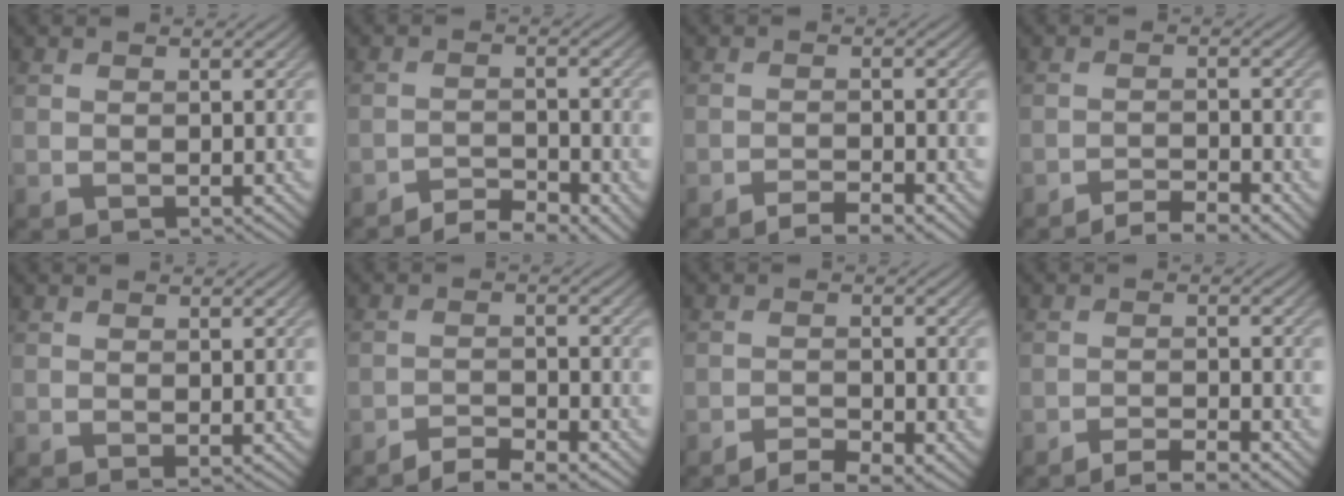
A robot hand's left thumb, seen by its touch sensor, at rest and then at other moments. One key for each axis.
{"total": 4.6, "fx": -3.9, "fy": 1.1, "fz": 2.3, "tx": -0.039, "ty": -0.001, "tz": -0.063}
{"total": 3.3, "fx": -2.5, "fy": 0.5, "fz": 2.1, "tx": -0.032, "ty": 0.003, "tz": -0.047}
{"total": 4.0, "fx": -3.2, "fy": 0.7, "fz": 2.4, "tx": -0.037, "ty": 0.004, "tz": -0.055}
{"total": 0.5, "fx": 0.1, "fy": 0.2, "fz": 0.4, "tx": -0.003, "ty": -0.004, "tz": 0.001}
{"total": 3.9, "fx": -3.3, "fy": 0.6, "fz": 1.9, "tx": -0.033, "ty": 0.002, "tz": -0.064}
{"total": 3.5, "fx": -2.7, "fy": 0.7, "fz": 2.2, "tx": -0.042, "ty": -0.002, "tz": -0.044}
{"total": 3.7, "fx": -2.8, "fy": 0.6, "fz": 2.3, "tx": -0.036, "ty": 0.004, "tz": -0.052}